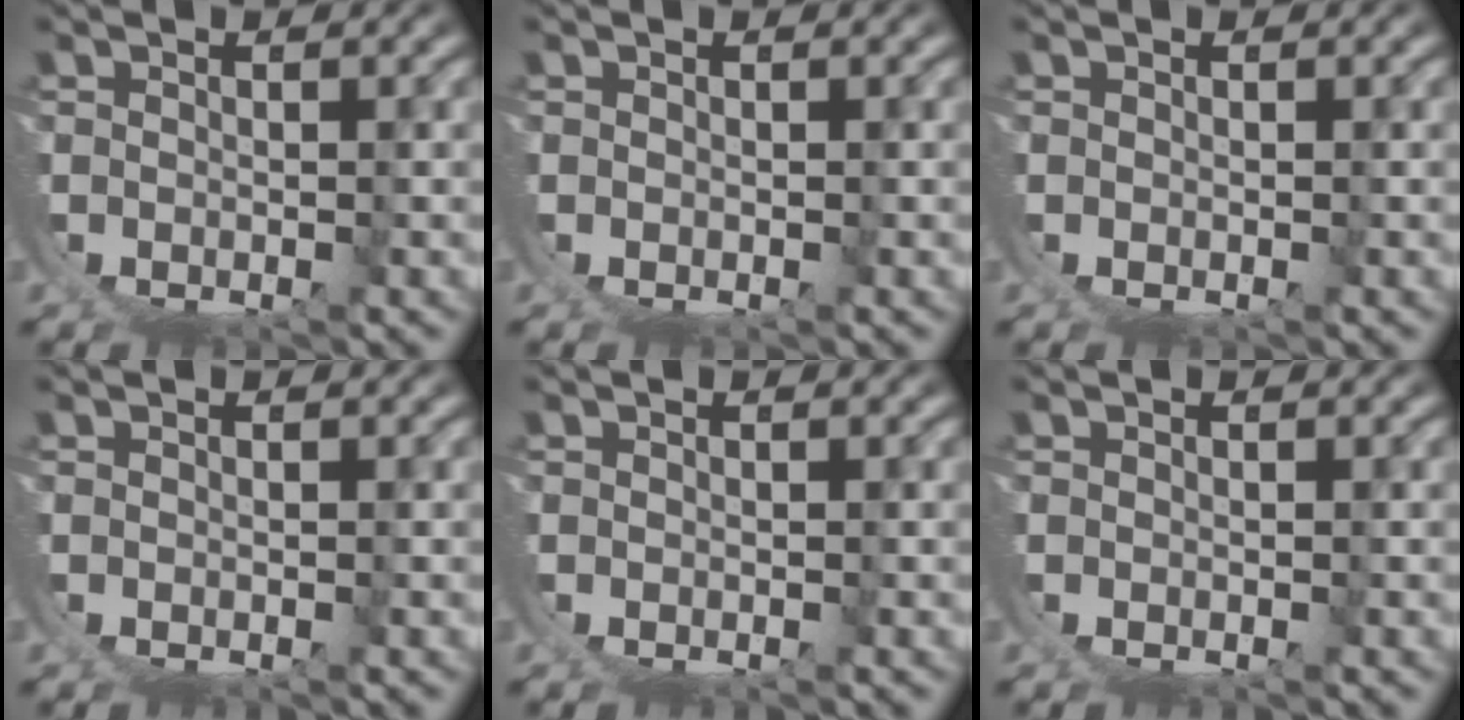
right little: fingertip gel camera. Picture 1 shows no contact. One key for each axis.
{"total": 0.0}
{"total": 0.0}
{"total": 0.0}
{"total": 0.0}
{"total": 0.0}